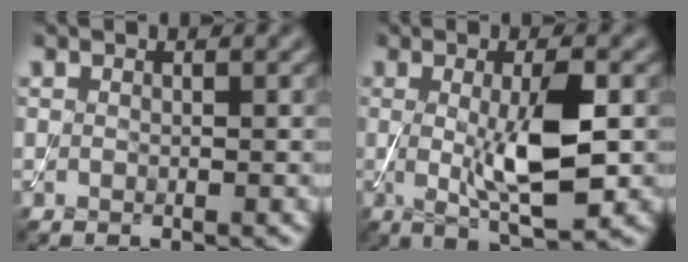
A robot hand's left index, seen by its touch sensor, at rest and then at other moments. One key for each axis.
{"total": 6.5, "fx": -0.1, "fy": 1.6, "fz": 6.3, "tx": -0.114, "ty": -0.011, "tz": 0.003}